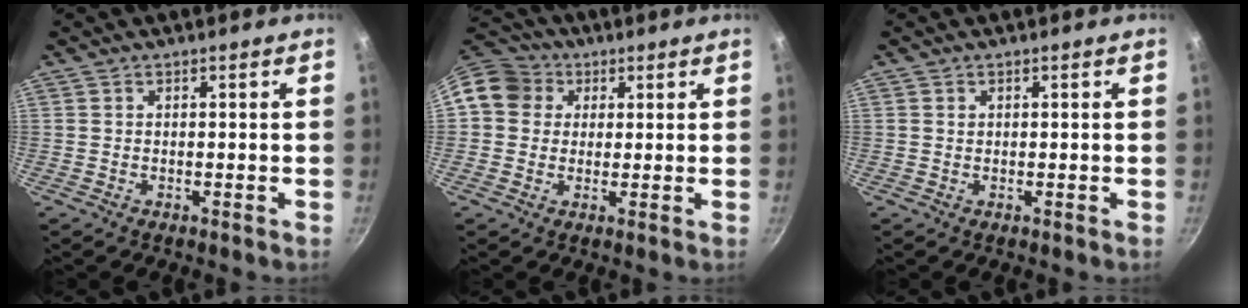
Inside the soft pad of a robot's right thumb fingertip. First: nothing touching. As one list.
[{"total": 9.5, "force": [2.5, 8.5, 3.6], "torque": [-0.043, 0.018, 0.027]}, {"total": 0.6, "force": [0.2, 0.5, 0.2], "torque": [-0.003, 0.000, 0.004]}]